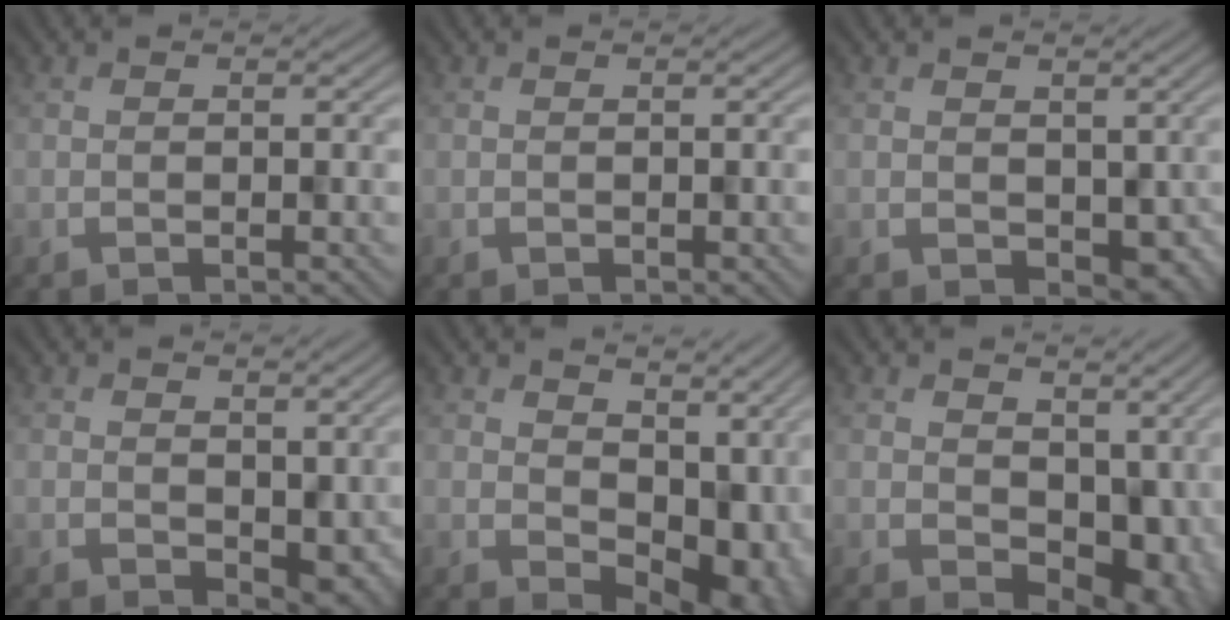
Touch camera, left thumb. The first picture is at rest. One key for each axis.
{"total": 0.0}
{"total": 3.2, "fx": -0.3, "fy": 2.6, "fz": 1.8, "tx": -0.022, "ty": -0.022, "tz": 0.010}
{"total": 3.2, "fx": 0.2, "fy": 2.5, "fz": 2.0, "tx": -0.023, "ty": -0.023, "tz": 0.015}
{"total": 10.4, "fx": 1.9, "fy": 7.3, "fz": 7.1, "tx": -0.086, "ty": -0.037, "tz": 0.049}
{"total": 8.5, "fx": 0.7, "fy": 6.2, "fz": 5.7, "tx": -0.071, "ty": -0.031, "tz": 0.026}